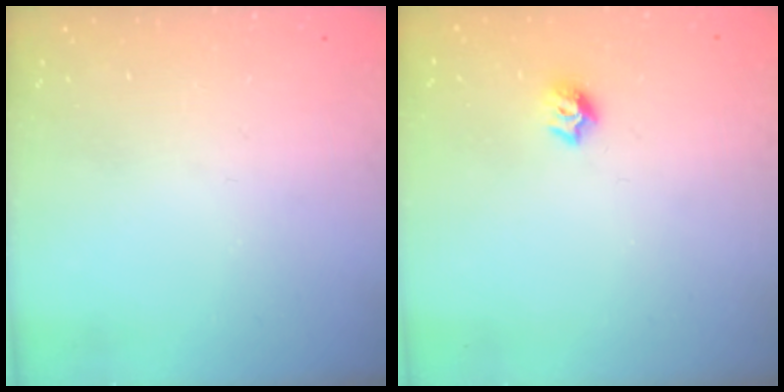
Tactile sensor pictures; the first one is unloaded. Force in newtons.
{"total": 6.7, "press": 6.7, "slide": 0.8}